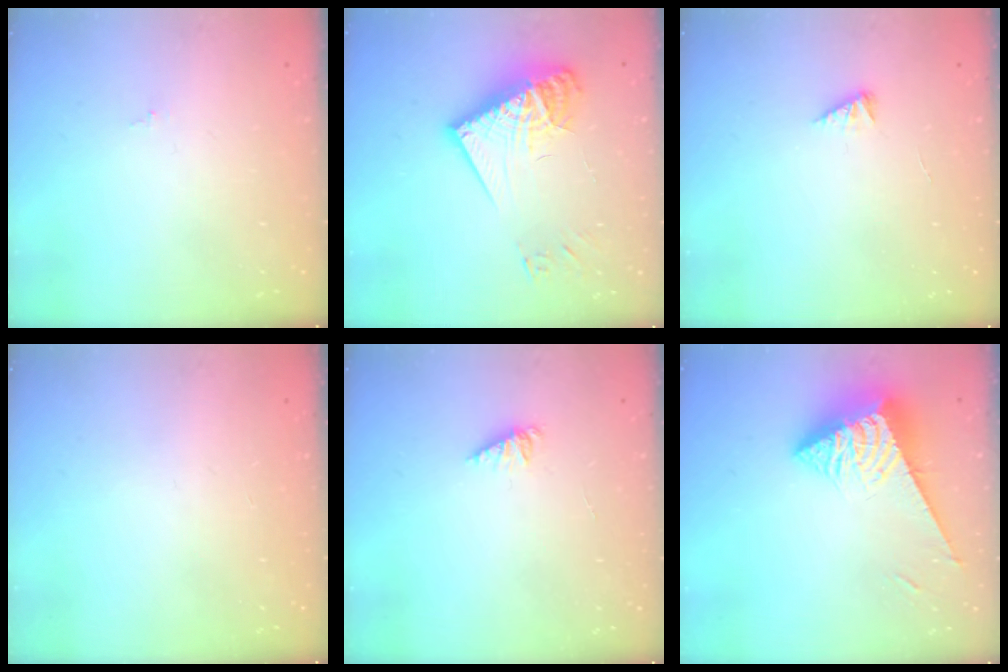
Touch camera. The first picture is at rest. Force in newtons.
{"total": 16.4, "press": 16.4, "slide": 1.2}
{"total": 1.9, "press": 1.8, "slide": 0.4}
{"total": 0.0}
{"total": 1.7, "press": 1.7, "slide": 0.2}
{"total": 6.6, "press": 6.6, "slide": 0.8}